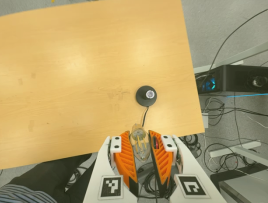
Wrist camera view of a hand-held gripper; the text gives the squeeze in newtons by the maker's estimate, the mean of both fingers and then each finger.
{"total": 20.4, "left": 24.0, "right": 16.9}